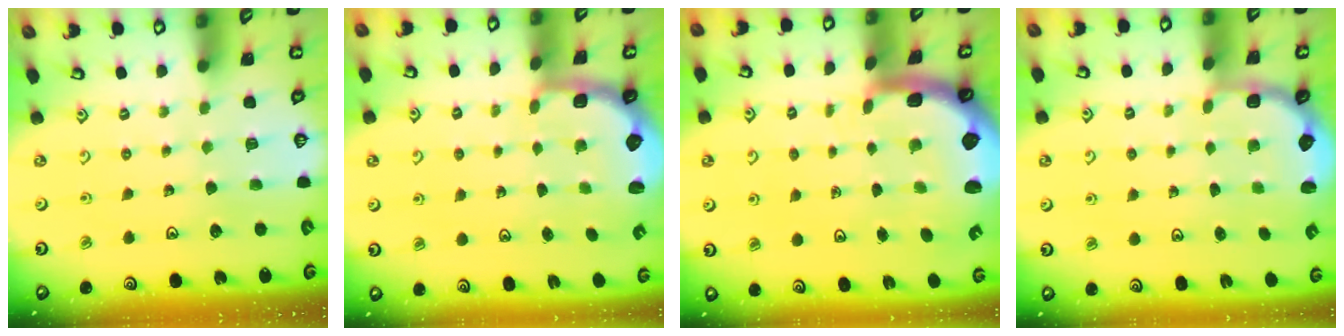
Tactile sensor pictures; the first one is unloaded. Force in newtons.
{"total": 2.7, "press": 2.1, "slide": 1.7}
{"total": 4.4, "press": 3.9, "slide": 2.1}
{"total": 2.8, "press": 2.1, "slide": 1.9}